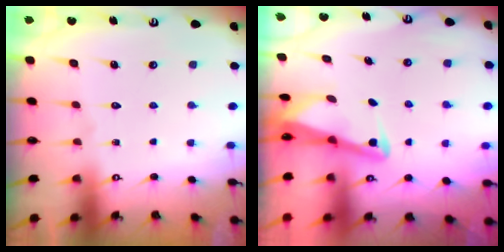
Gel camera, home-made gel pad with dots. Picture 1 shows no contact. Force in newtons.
{"total": 2.8, "press": 2.8, "slide": 0.4}